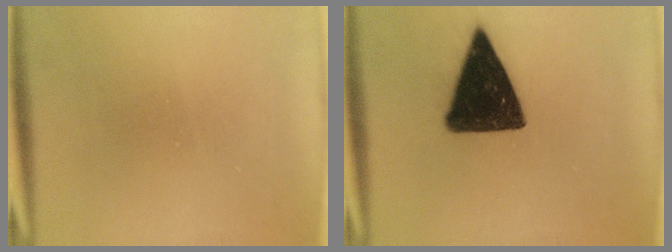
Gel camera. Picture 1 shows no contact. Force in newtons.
{"total": 15.4}